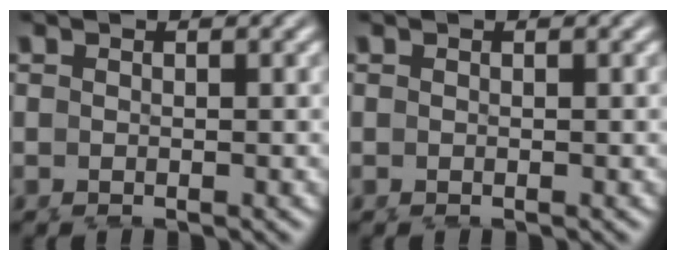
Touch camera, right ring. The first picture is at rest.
{"total": 0.0}